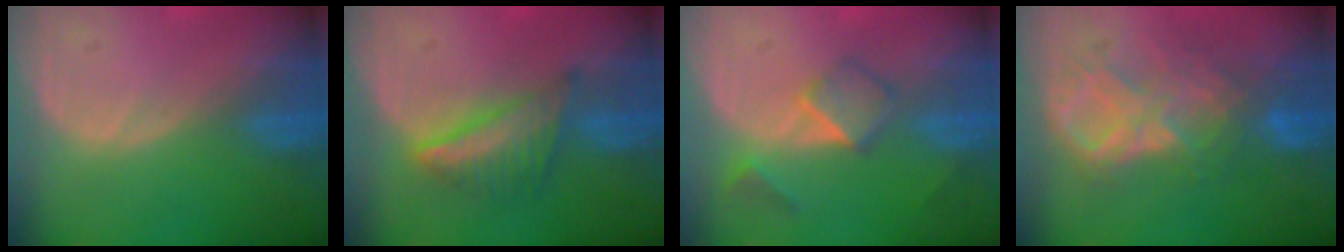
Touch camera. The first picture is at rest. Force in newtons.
{"total": 6.2, "press": 5.9, "slide": 2.0}
{"total": 5.1, "press": 4.5, "slide": 2.5}
{"total": 8.8, "press": 7.7, "slide": 4.4}